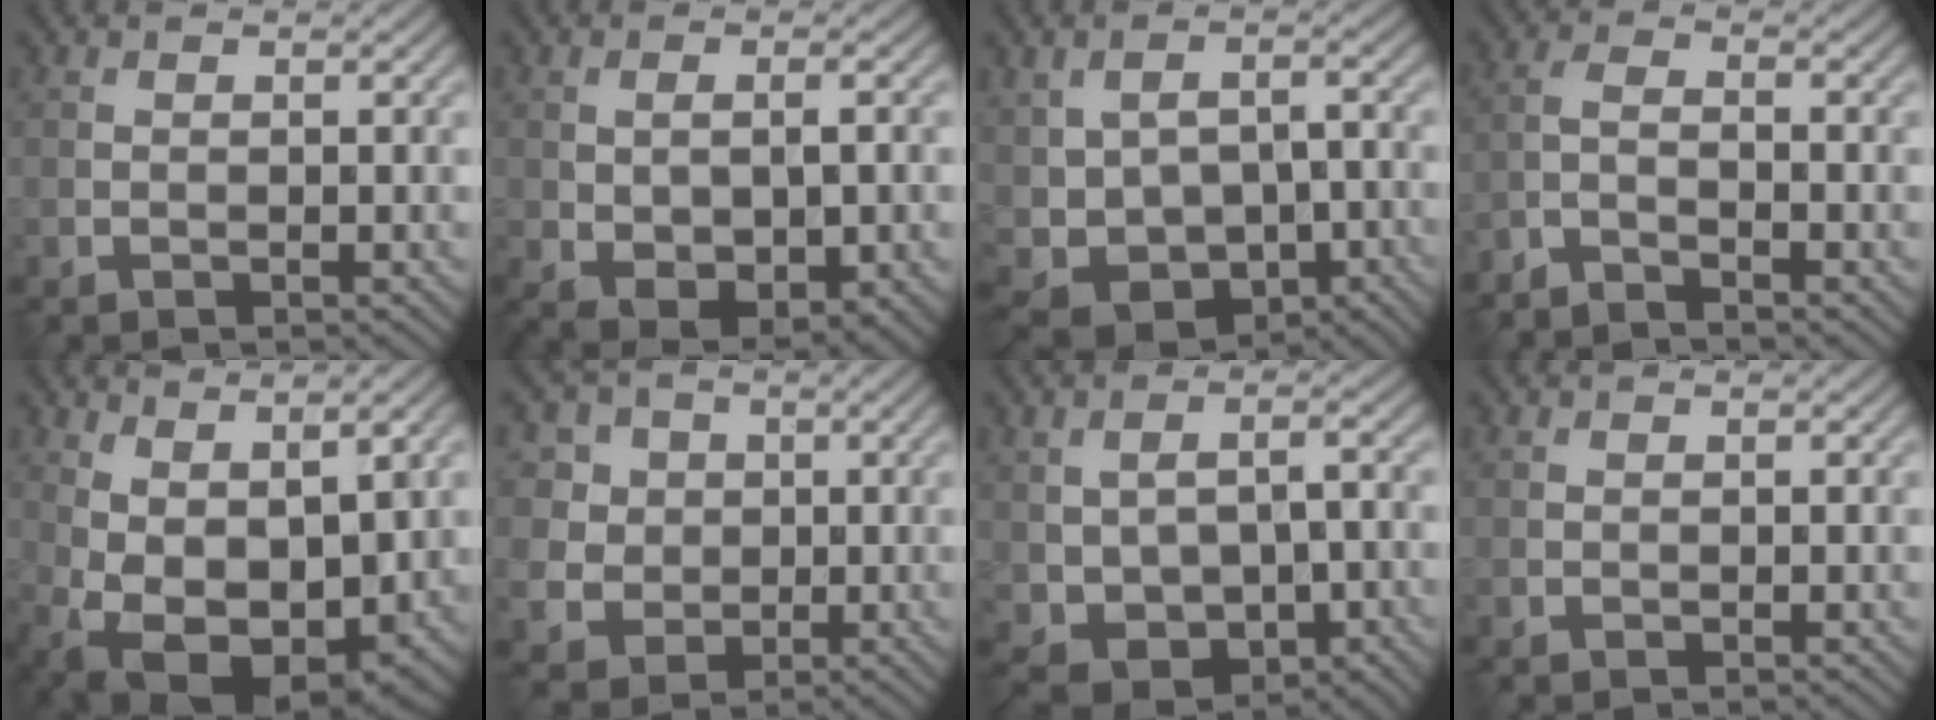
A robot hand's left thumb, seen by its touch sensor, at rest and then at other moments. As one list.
[{"total": 7.3, "force": [-1.3, 3.9, 6.1], "torque": [-0.114, -0.019, -0.007]}, {"total": 9.2, "force": [-2.2, 6.5, 6.2], "torque": [-0.133, -0.027, -0.025]}, {"total": 2.9, "force": [-2.5, 0.3, 1.4], "torque": [-0.030, -0.001, -0.061]}, {"total": 11.9, "force": [0.8, 6.0, 10.2], "torque": [-0.202, -0.028, 0.047]}, {"total": 7.8, "force": [2.1, 7.1, 2.3], "torque": [-0.100, 0.003, 0.040]}, {"total": 8.0, "force": [-1.7, 5.4, 5.7], "torque": [-0.120, -0.023, -0.012]}, {"total": 0.0}]